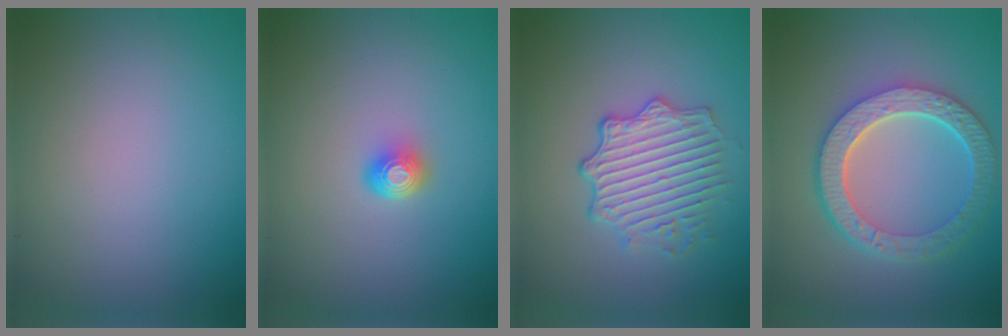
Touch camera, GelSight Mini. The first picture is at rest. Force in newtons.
{"total": 1.6, "press": 1.2, "slide": 1.1}
{"total": 4.2, "press": 3.8, "slide": 1.8}
{"total": 6.7, "press": 4.8, "slide": 4.6}